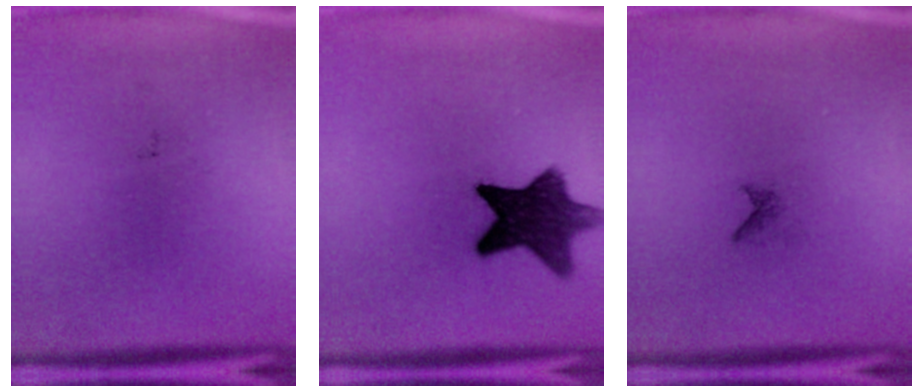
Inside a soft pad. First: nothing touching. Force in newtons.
{"total": 11.3}
{"total": 0.6}